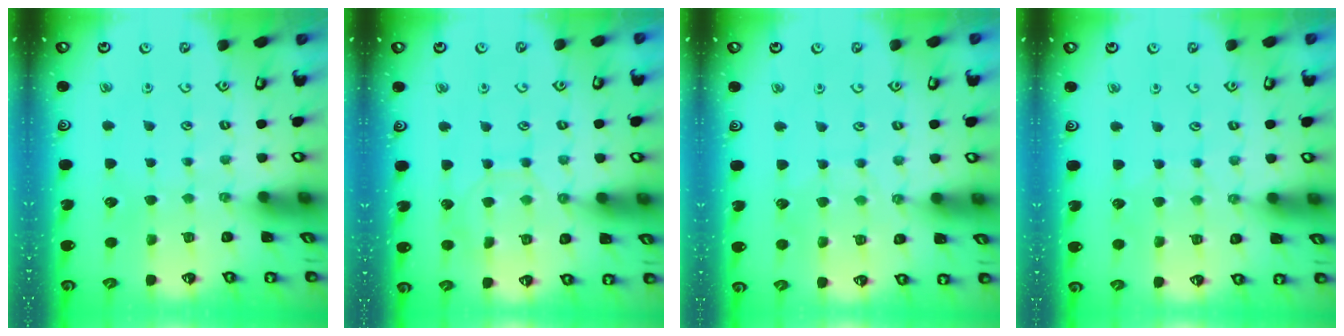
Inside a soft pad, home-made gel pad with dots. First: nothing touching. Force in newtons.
{"total": 8.5, "press": 8.4, "slide": 0.9}
{"total": 4.6, "press": 4.5, "slide": 0.5}
{"total": 3.8, "press": 3.7, "slide": 0.5}